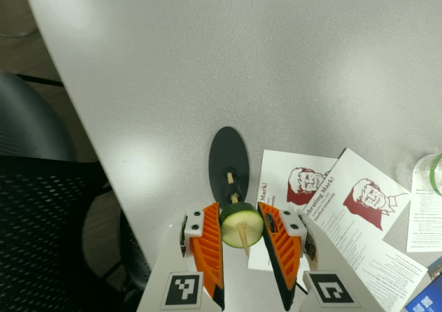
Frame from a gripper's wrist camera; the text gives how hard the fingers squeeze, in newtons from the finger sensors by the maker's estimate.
{"total": 12.0, "left": 12.4, "right": 11.6}